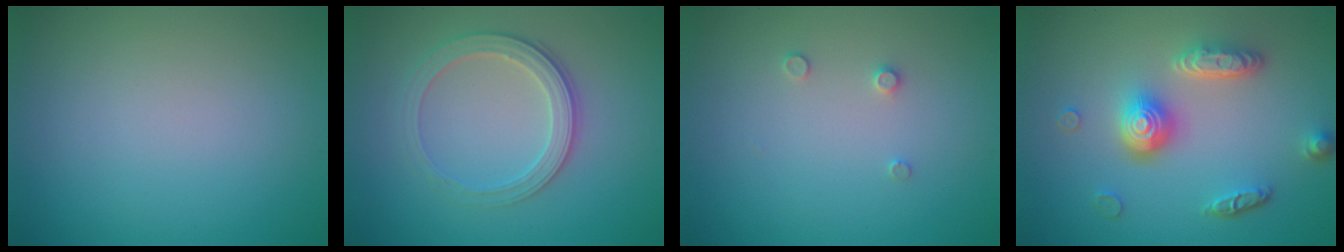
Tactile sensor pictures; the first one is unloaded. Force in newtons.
{"total": 2.9, "press": 2.8, "slide": 0.7}
{"total": 0.8, "press": 0.8, "slide": 0.0}
{"total": 4.7, "press": 3.7, "slide": 3.0}